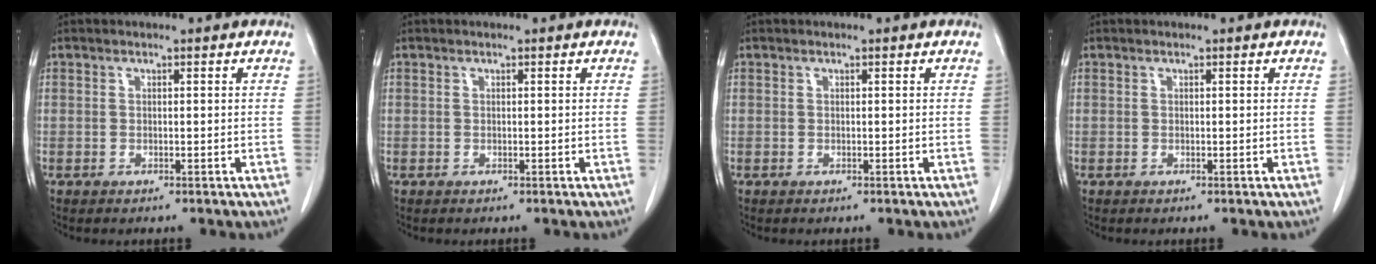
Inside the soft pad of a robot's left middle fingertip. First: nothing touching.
{"total": 0.0}
{"total": 0.0}
{"total": 0.0}